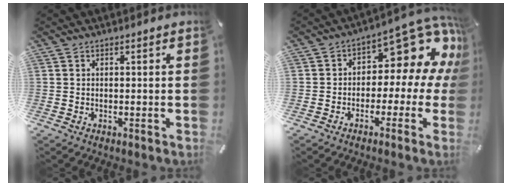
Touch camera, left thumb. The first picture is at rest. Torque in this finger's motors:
{"motor_torque": [0.11, 0.21, -0.16, -0.09, -0.12]}